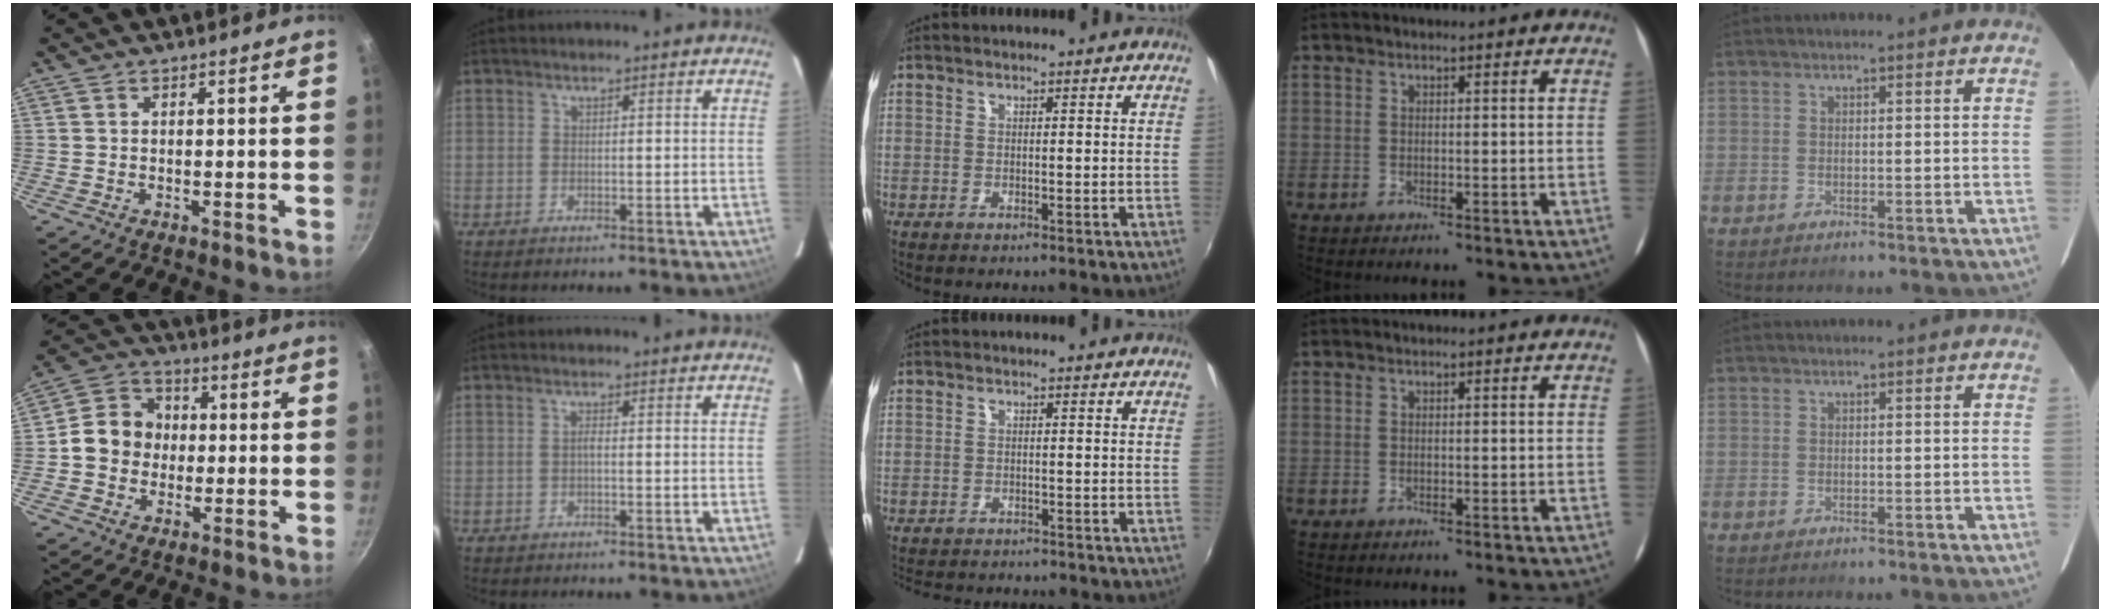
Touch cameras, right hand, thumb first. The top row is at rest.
{"thumb": {"total": 9.8, "force": [-0.5, 8.6, 4.6], "torque": [-0.047, 0.022, -0.028]}, "index": {"total": 0.8, "force": [-0.3, 0.2, 0.7], "torque": [-0.013, 0.005, -0.007]}, "middle": {"total": 4.6, "force": [-4.2, 1.5, 1.2], "torque": [-0.035, -0.007, -0.065]}}